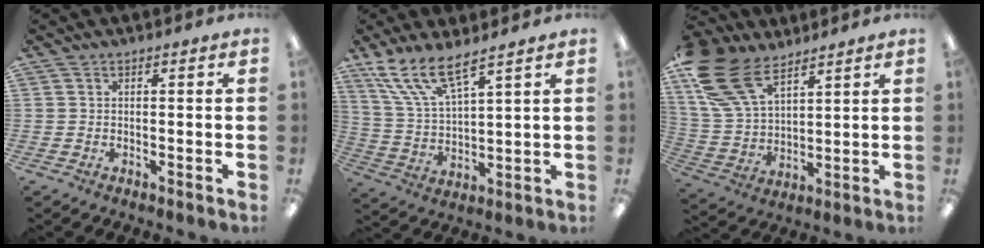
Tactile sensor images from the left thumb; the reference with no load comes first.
{"total": 11.5, "force": [8.8, 3.1, 6.8], "torque": [-0.143, -0.039, 0.164]}
{"total": 18.9, "force": [11.1, 10.1, 11.4], "torque": [-0.267, -0.036, 0.208]}